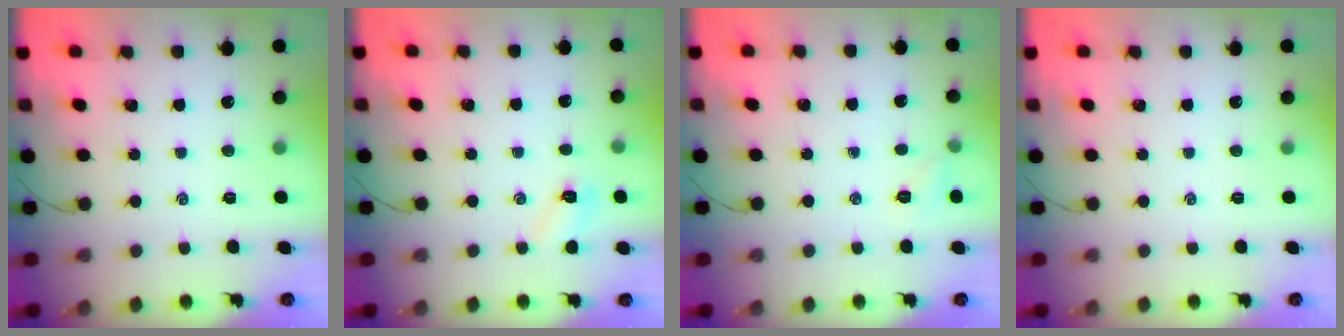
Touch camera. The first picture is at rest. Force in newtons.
{"total": 4.3, "press": 4.2, "slide": 1.1}
{"total": 4.7, "press": 4.5, "slide": 1.2}
{"total": 0.0}